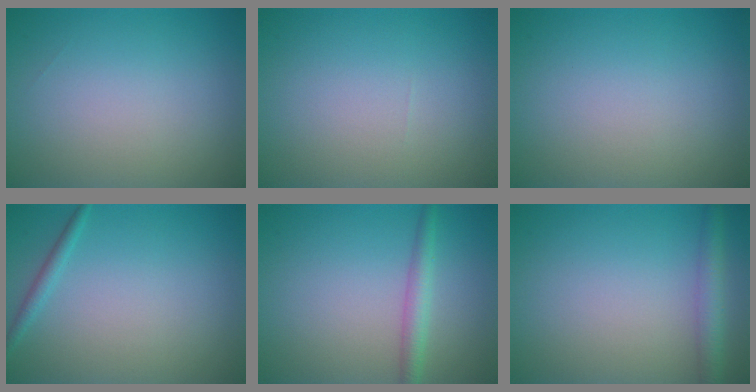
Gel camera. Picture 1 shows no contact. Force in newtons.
{"total": 0.0}
{"total": 0.0}
{"total": 1.1, "press": 1.1, "slide": 0.1}
{"total": 2.3, "press": 2.3, "slide": 0.1}
{"total": 2.7, "press": 2.7, "slide": 0.1}